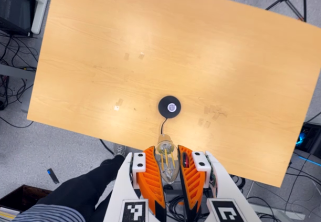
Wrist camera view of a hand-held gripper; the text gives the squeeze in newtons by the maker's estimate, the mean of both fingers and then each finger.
{"total": 21.6, "left": 27.1, "right": 16.1}